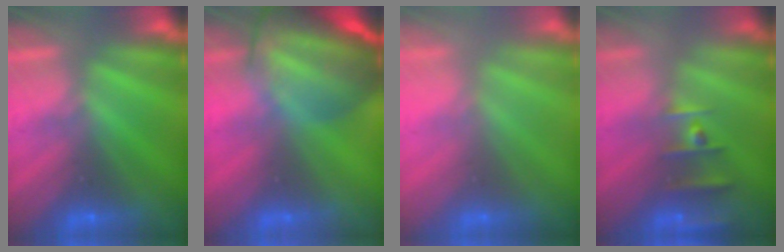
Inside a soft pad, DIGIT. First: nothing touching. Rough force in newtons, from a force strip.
{"total": 7.0}
{"total": 2.8}
{"total": 2.4}